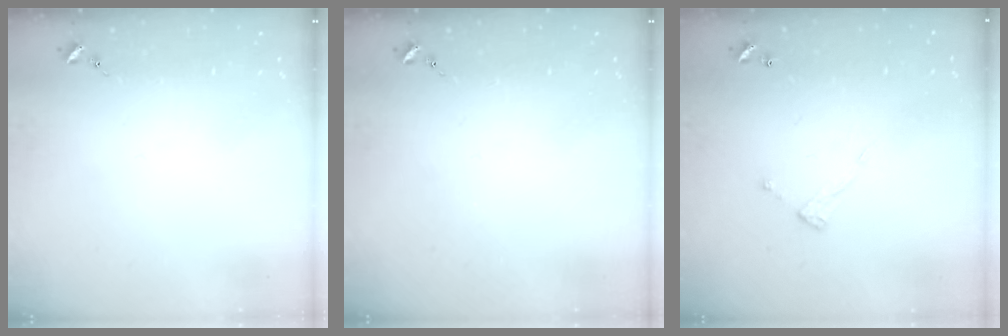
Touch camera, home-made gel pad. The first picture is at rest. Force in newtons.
{"total": 0.0}
{"total": 7.0, "press": 7.0, "slide": 0.4}